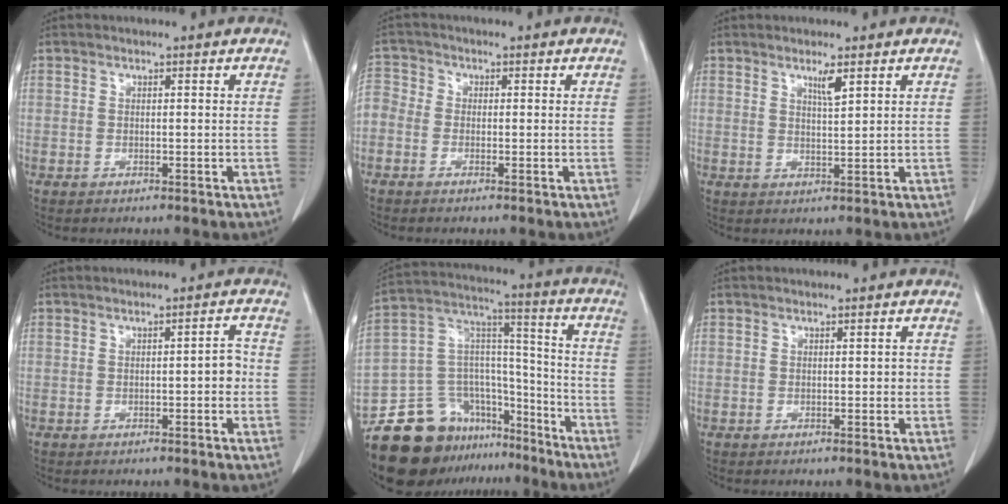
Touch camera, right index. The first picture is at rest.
{"total": 4.5, "force": [-0.7, 4.1, 1.8], "torque": [-0.056, 0.019, -0.021]}
{"total": 2.6, "force": [1.6, 0.0, 2.0], "torque": [-0.039, -0.005, 0.031]}
{"total": 2.4, "force": [-0.4, 0.6, 2.3], "torque": [-0.026, 0.006, -0.006]}
{"total": 19.6, "force": [-14.7, 10.9, 7.2], "torque": [-0.119, 0.078, -0.243]}
{"total": 0.6, "force": [0.0, 0.3, 0.5], "torque": [-0.004, 0.002, 0.001]}